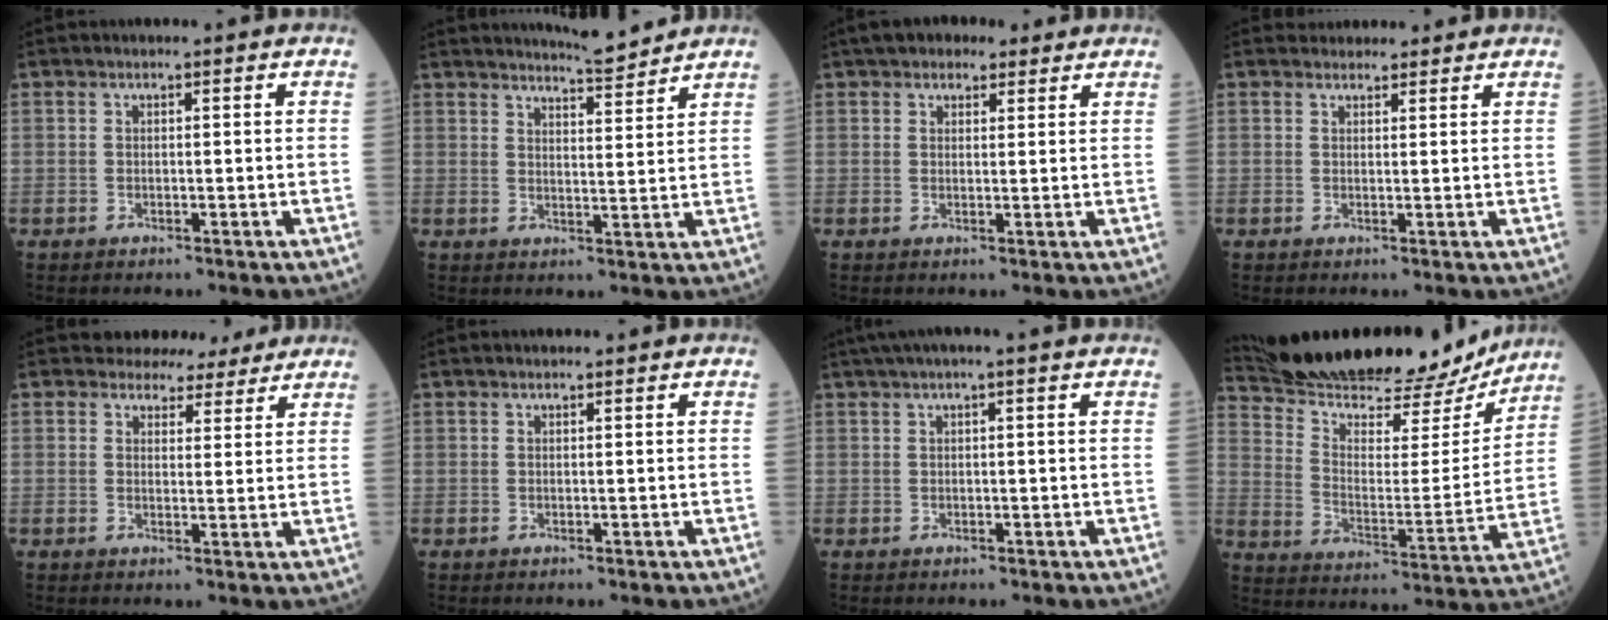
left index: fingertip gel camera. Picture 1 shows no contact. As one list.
[{"total": 5.9, "force": [5.8, -0.1, 1.2], "torque": [-0.028, -0.008, 0.086]}, {"total": 5.4, "force": [4.1, 2.7, 2.2], "torque": [-0.027, 0.029, 0.065]}, {"total": 3.4, "force": [3.1, 1.2, 0.2], "torque": [0.000, 0.015, 0.042]}, {"total": 5.6, "force": [5.0, 2.4, 0.1], "torque": [0.005, 0.003, 0.054]}, {"total": 0.6, "force": [0.6, 0.1, 0.1], "torque": [-0.009, 0.008, 0.012]}, {"total": 3.6, "force": [2.6, -0.5, 2.5], "torque": [-0.043, 0.029, 0.046]}, {"total": 25.7, "force": [23.5, 4.4, 9.6], "torque": [-0.166, -0.027, 0.343]}]